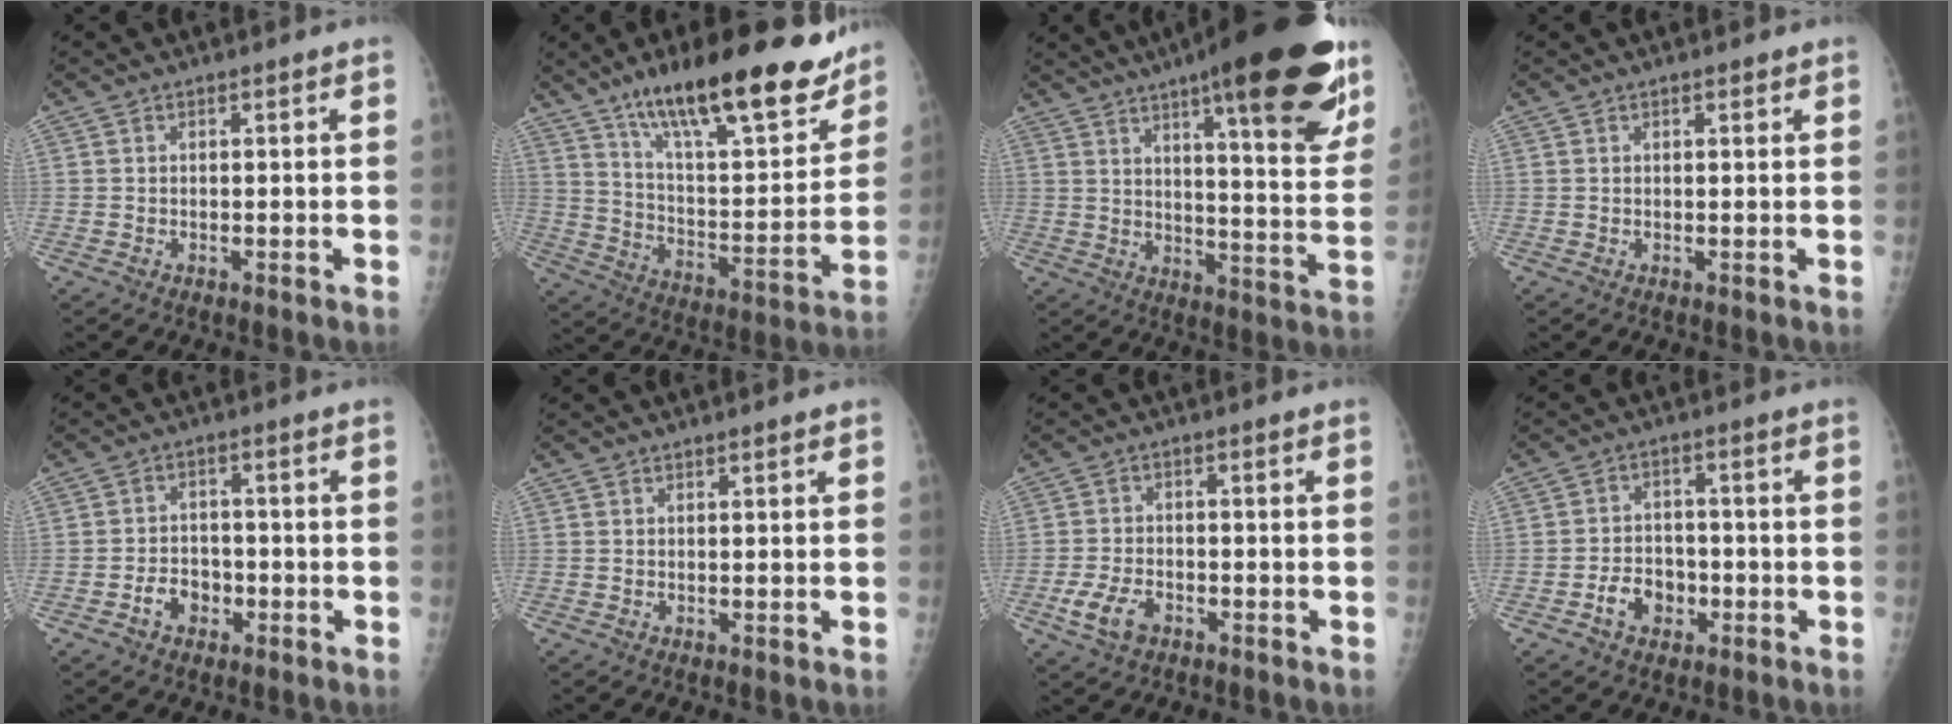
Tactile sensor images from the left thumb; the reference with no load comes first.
{"total": 25.8, "force": [18.1, 7.4, 16.9], "torque": [-0.222, -0.072, 0.290]}
{"total": 27.1, "force": [16.7, 6.0, 20.5], "torque": [-0.263, -0.057, 0.227]}
{"total": 0.9, "force": [0.6, 0.4, 0.7], "torque": [-0.009, -0.001, 0.007]}
{"total": 4.7, "force": [-2.1, 3.6, 2.2], "torque": [-0.017, 0.023, -0.037]}
{"total": 0.7, "force": [0.5, 0.1, 0.4], "torque": [-0.006, -0.001, 0.008]}
{"total": 5.6, "force": [-2.7, 3.3, 3.6], "torque": [-0.073, 0.010, -0.049]}
{"total": 6.0, "force": [-2.5, 4.5, 3.0], "torque": [-0.029, 0.025, -0.042]}